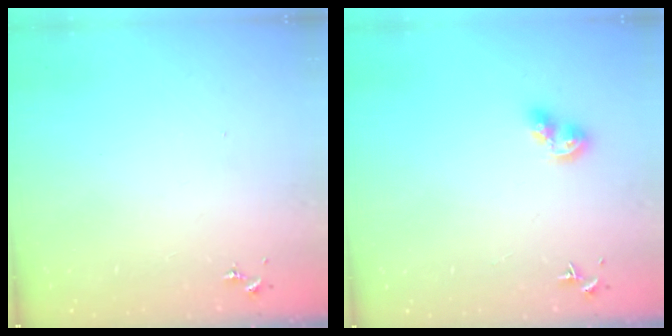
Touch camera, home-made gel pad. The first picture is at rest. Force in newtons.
{"total": 7.9, "press": 7.9, "slide": 0.4}